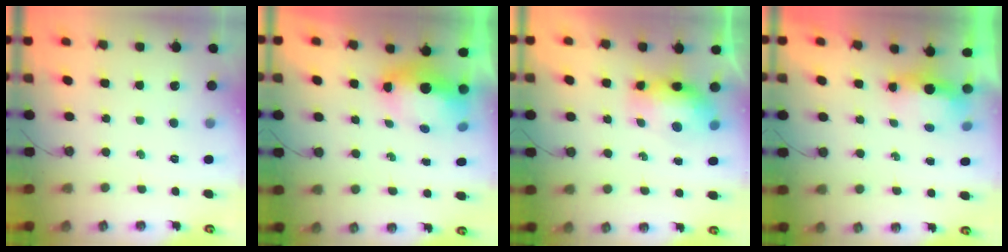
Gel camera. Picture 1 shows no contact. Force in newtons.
{"total": 8.4, "press": 8.3, "slide": 1.4}
{"total": 8.6, "press": 8.5, "slide": 1.0}
{"total": 14.4, "press": 7.0, "slide": 12.6}